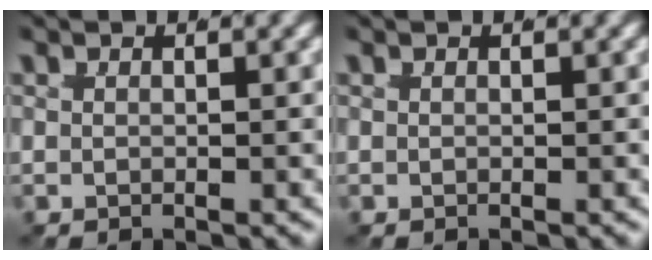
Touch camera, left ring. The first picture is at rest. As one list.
[{"total": 0.0}]